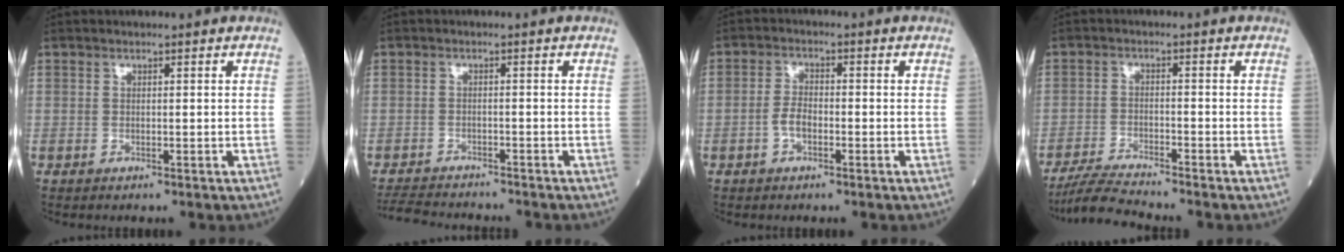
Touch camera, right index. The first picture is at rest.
{"total": 7.4, "force": [-7.1, 0.9, 1.9], "torque": [-0.030, -0.011, -0.113]}
{"total": 3.0, "force": [-1.1, 1.5, 2.4], "torque": [-0.046, 0.007, -0.020]}
{"total": 5.6, "force": [-5.2, -1.1, 1.6], "torque": [-0.036, -0.024, -0.099]}